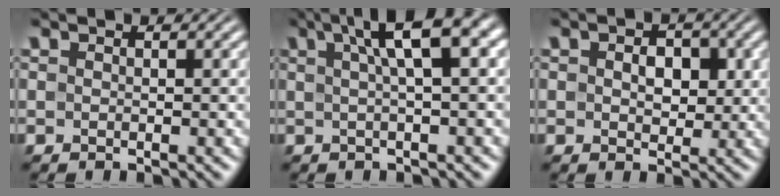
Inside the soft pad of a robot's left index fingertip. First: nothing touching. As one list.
[{"total": 6.4, "force": [2.3, 1.6, 5.8], "torque": [-0.068, 0.020, 0.029]}, {"total": 3.0, "force": [0.5, 2.1, 2.1], "torque": [-0.036, -0.001, 0.005]}]